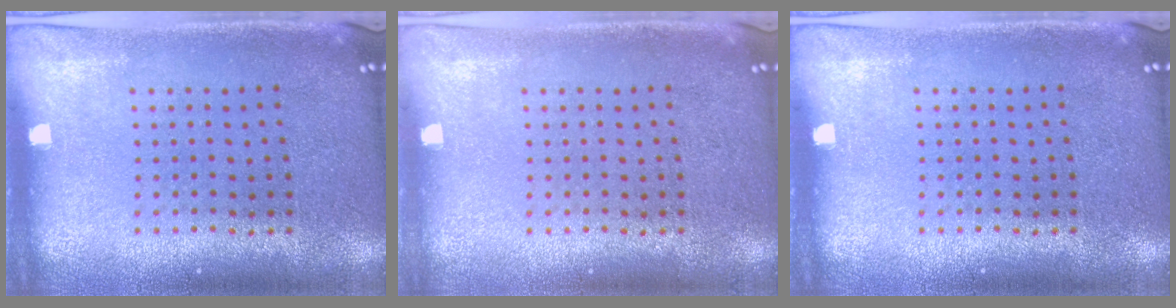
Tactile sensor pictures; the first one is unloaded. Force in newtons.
{"total": 0.0}
{"total": 0.0}